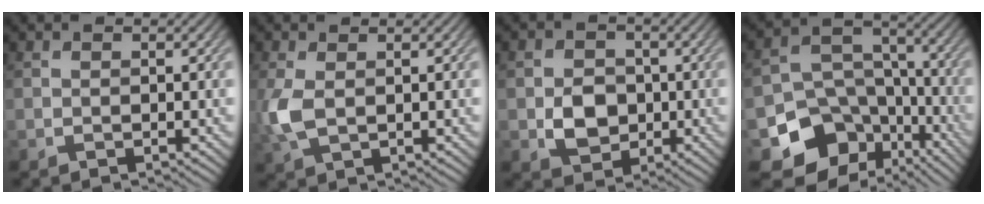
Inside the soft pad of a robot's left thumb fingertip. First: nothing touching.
{"total": 4.0, "force": [0.3, 2.2, 3.4], "torque": [-0.101, -0.002, 0.008]}
{"total": 4.7, "force": [-0.9, 3.9, 2.6], "torque": [-0.046, -0.006, -0.017]}
{"total": 11.5, "force": [-5.9, 8.6, 4.8], "torque": [-0.104, -0.031, -0.100]}